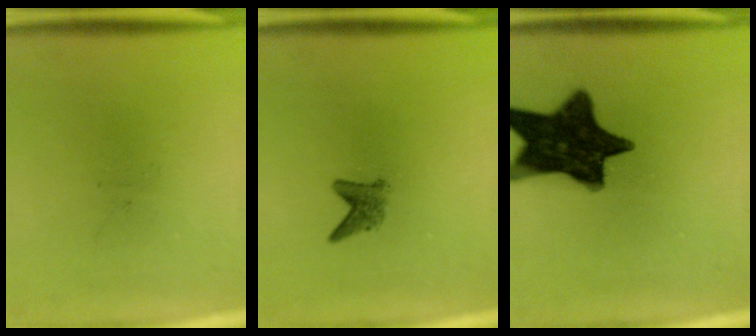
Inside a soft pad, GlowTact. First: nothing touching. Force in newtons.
{"total": 2.1}
{"total": 15.7}